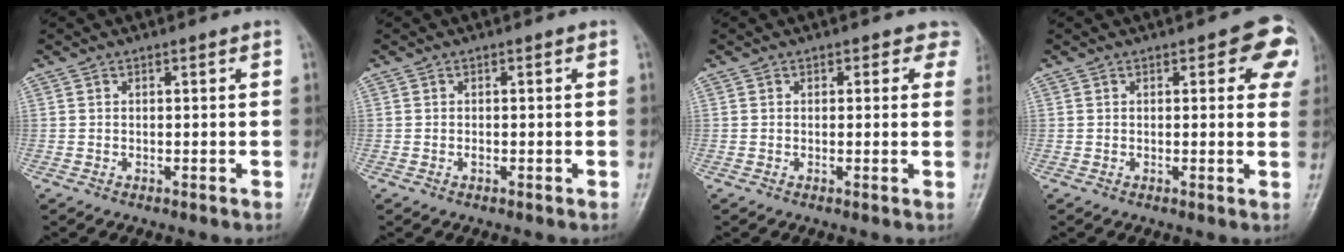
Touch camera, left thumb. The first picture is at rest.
{"total": 0.6, "force": [-0.1, 0.4, 0.5], "torque": [-0.004, 0.001, -0.005]}
{"total": 3.1, "force": [1.9, 2.2, 0.9], "torque": [0.028, -0.006, 0.003]}
{"total": 7.4, "force": [3.1, 3.7, 5.6], "torque": [-0.014, -0.003, 0.023]}